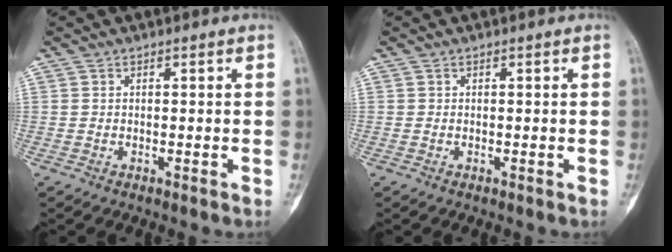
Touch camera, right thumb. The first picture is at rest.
{"total": 0.0}